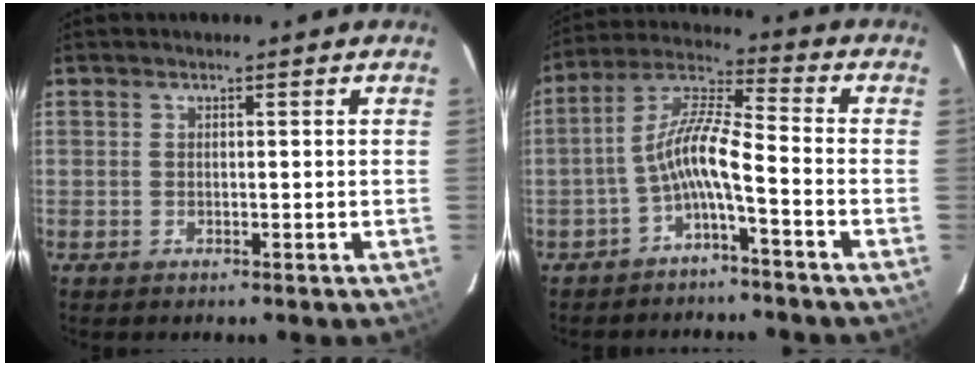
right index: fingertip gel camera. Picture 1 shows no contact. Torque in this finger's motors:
{"motor_torque": [1.33, -0.59, 0.75, 0.17]}